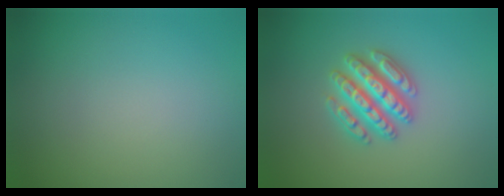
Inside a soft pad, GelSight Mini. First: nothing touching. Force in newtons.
{"total": 4.8, "press": 4.7, "slide": 0.8}